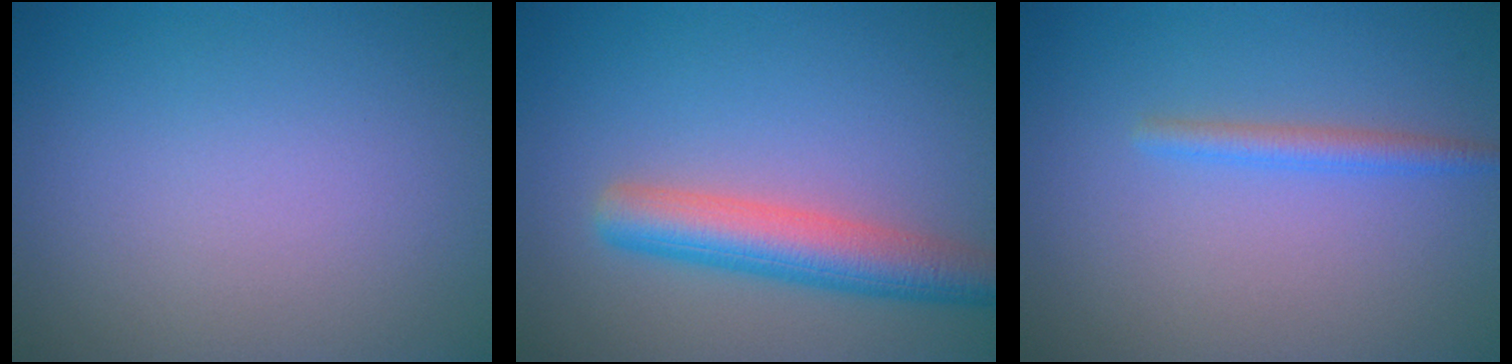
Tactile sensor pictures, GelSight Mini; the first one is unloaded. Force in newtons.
{"total": 5.3, "press": 5.3, "slide": 0.2}
{"total": 1.7, "press": 1.7, "slide": 0.1}